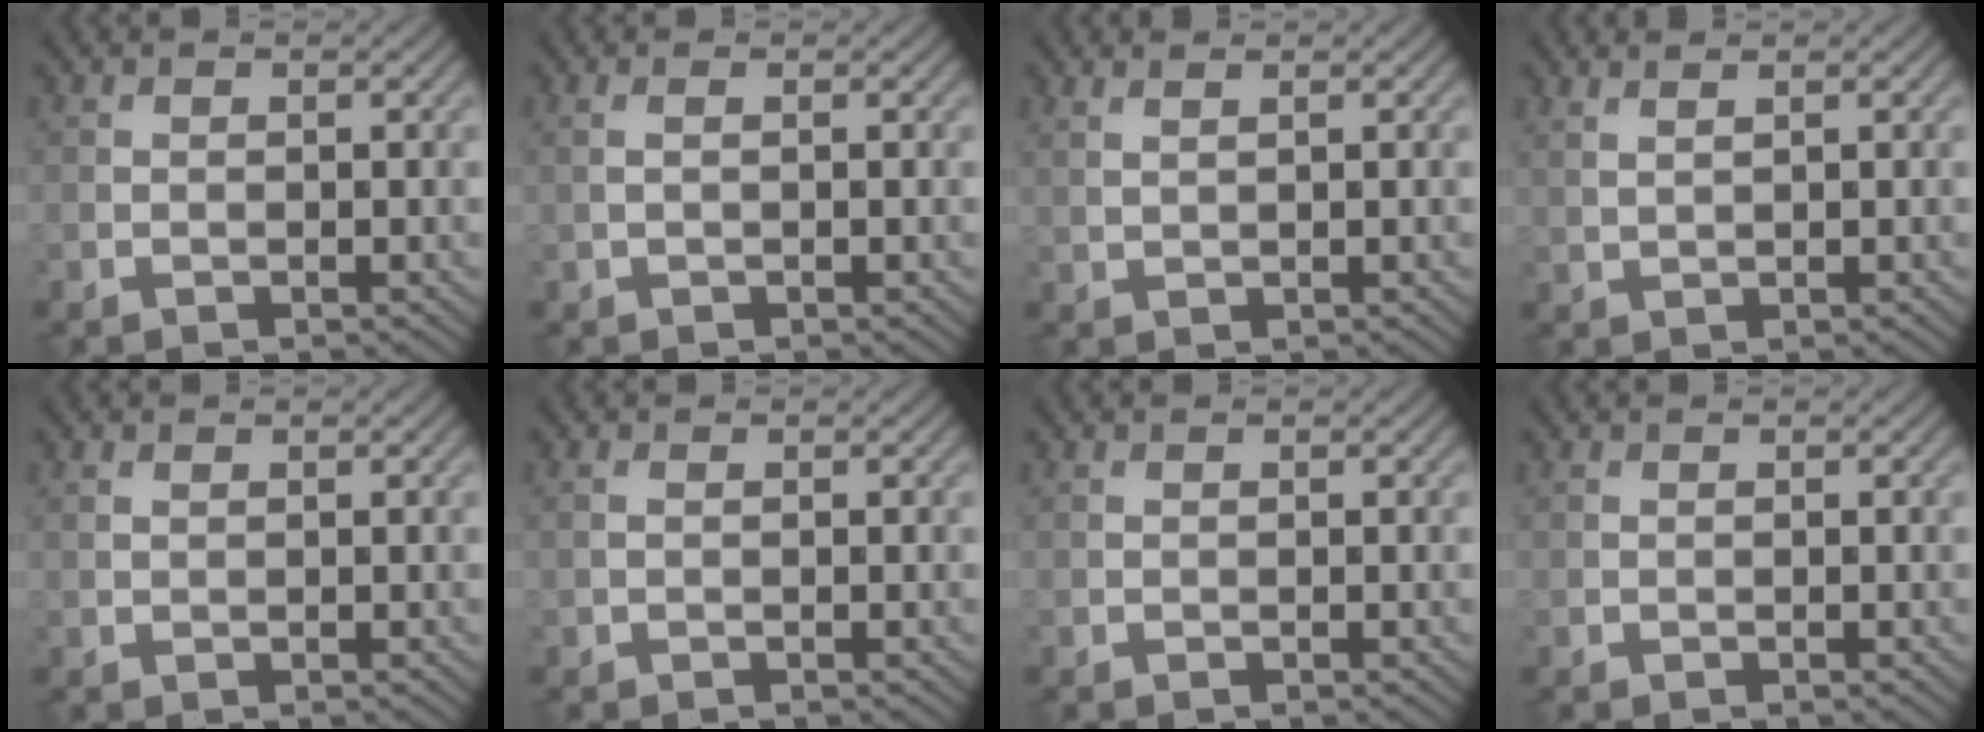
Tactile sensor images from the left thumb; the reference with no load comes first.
{"total": 0.8, "force": [0.1, 0.2, 0.8], "torque": [-0.020, 0.003, 0.000]}
{"total": 1.5, "force": [1.2, 0.3, 0.9], "torque": [-0.019, 0.000, 0.021]}
{"total": 1.9, "force": [1.4, 0.4, 1.1], "torque": [-0.020, 0.001, 0.022]}
{"total": 0.7, "force": [0.4, 0.4, 0.4], "torque": [-0.012, 0.001, 0.009]}
{"total": 0.5, "force": [0.0, 0.2, 0.5], "torque": [-0.014, 0.002, 0.000]}
{"total": 0.0}
{"total": 0.0}